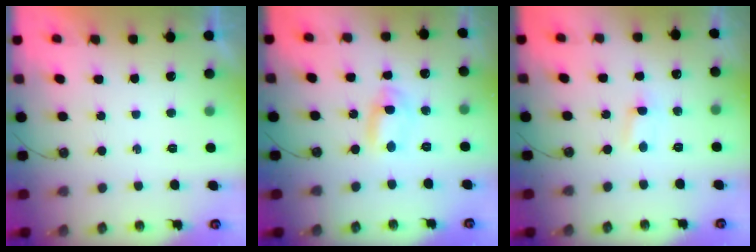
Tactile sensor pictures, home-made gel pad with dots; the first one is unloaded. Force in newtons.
{"total": 2.3, "press": 2.0, "slide": 1.2}
{"total": 0.8, "press": 0.8, "slide": 0.1}